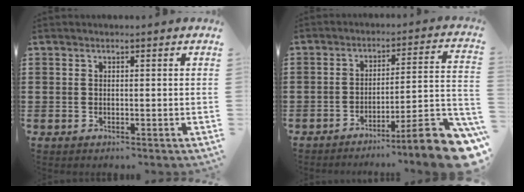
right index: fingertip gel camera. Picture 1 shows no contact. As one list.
[{"total": 9.7, "force": [-6.8, 0.2, 7.0], "torque": [-0.094, 0.000, -0.130]}]